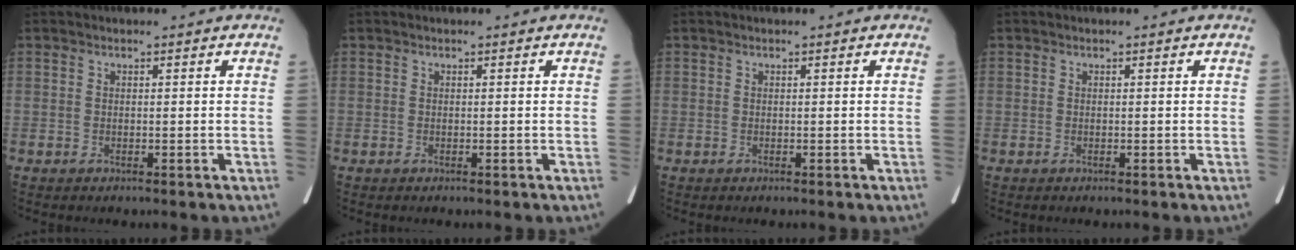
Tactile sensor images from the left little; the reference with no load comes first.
{"total": 0.0}
{"total": 0.0}
{"total": 0.0}